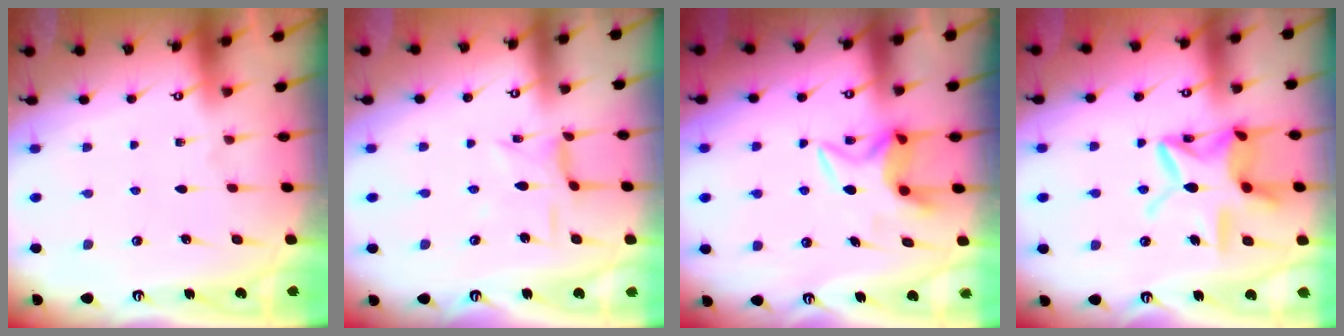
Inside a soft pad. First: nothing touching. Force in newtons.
{"total": 2.9, "press": 2.8, "slide": 0.5}
{"total": 5.5, "press": 5.5, "slide": 0.4}
{"total": 15.8, "press": 15.8, "slide": 1.5}